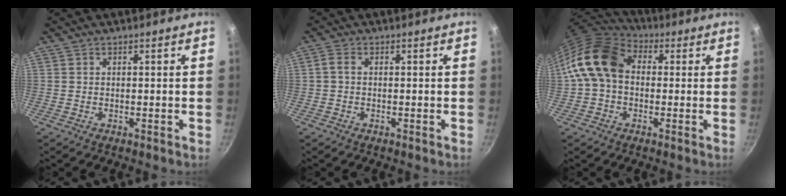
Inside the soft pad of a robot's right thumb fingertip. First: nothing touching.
{"total": 1.7, "force": [-0.1, 1.1, 1.3], "torque": [-0.030, 0.007, -0.005]}
{"total": 13.0, "force": [0.9, 9.7, 8.7], "torque": [-0.135, 0.026, -0.003]}